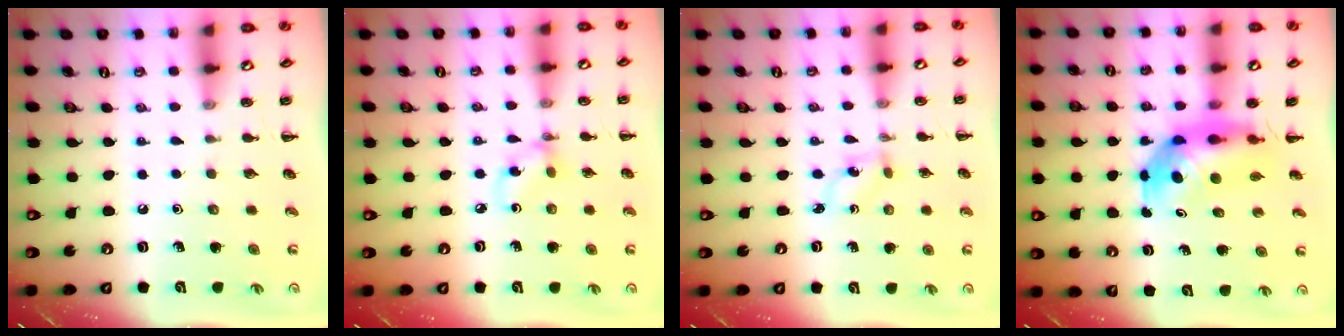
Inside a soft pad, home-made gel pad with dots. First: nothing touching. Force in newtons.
{"total": 4.1, "press": 4.1, "slide": 0.5}
{"total": 1.7, "press": 1.5, "slide": 0.8}
{"total": 7.0, "press": 6.7, "slide": 2.0}